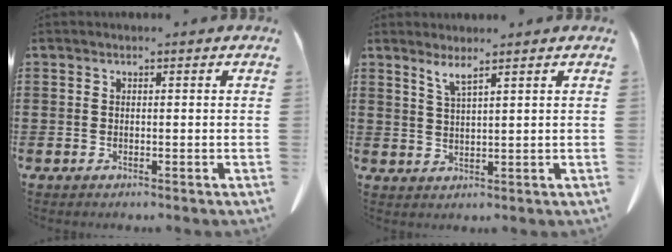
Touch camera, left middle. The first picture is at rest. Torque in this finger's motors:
{"motor_torque": [0.35, 0.34, 0.01, 0.00]}